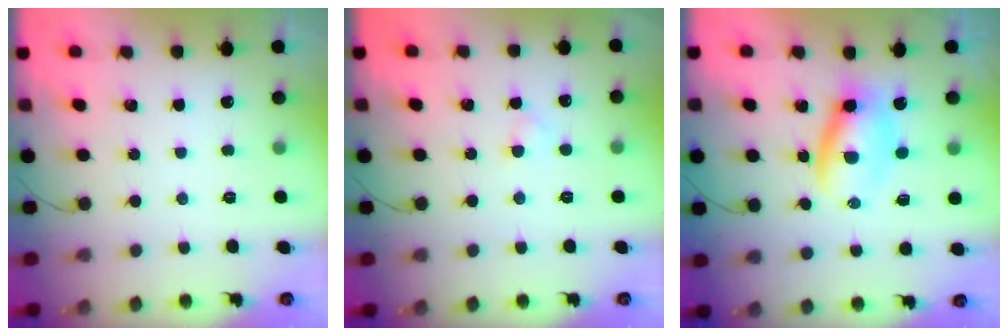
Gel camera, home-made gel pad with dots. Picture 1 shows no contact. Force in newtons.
{"total": 1.8, "press": 1.5, "slide": 1.0}
{"total": 6.1, "press": 6.0, "slide": 1.2}